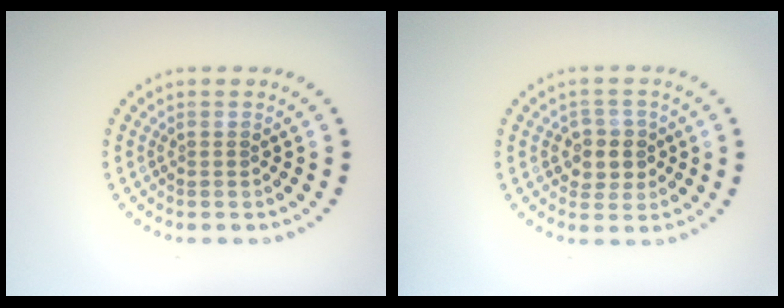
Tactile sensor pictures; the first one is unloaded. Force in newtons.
{"total": 2.8, "press": 2.7, "slide": 0.9}